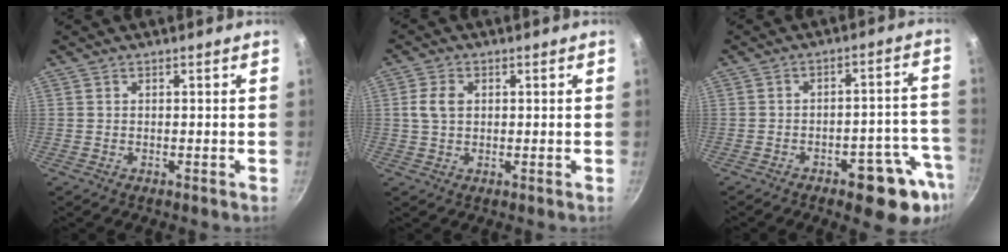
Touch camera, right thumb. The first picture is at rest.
{"total": 4.3, "force": [0.7, 3.0, 3.0], "torque": [-0.060, 0.004, 0.013]}
{"total": 12.9, "force": [-6.9, 4.3, 10.0], "torque": [-0.093, 0.055, -0.084]}